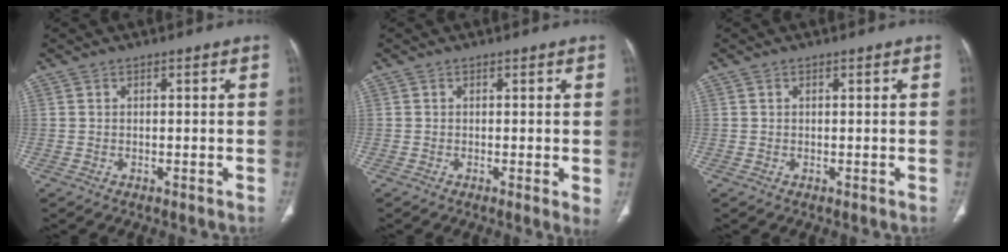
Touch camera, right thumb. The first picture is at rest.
{"total": 2.3, "force": [-0.1, 0.4, 2.2], "torque": [-0.036, -0.009, -0.003]}
{"total": 0.0}